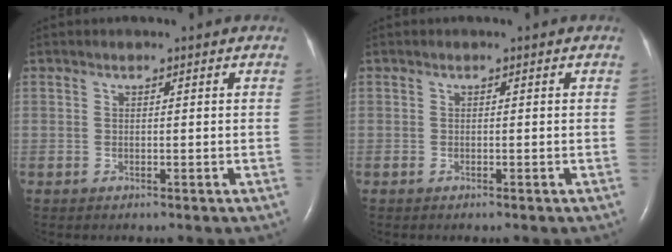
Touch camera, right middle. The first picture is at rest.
{"total": 0.0}